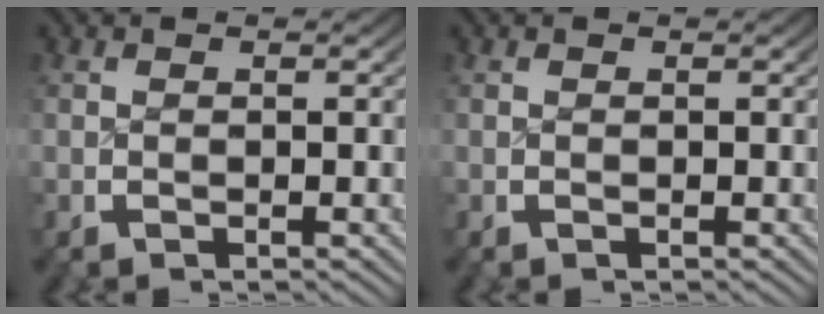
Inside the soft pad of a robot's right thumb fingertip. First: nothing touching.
{"total": 0.0}